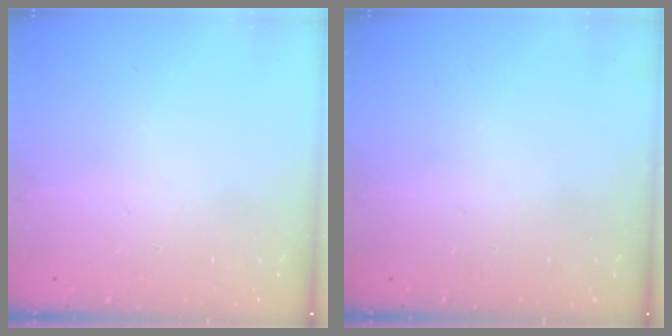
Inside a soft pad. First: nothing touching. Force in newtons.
{"total": 0.0}